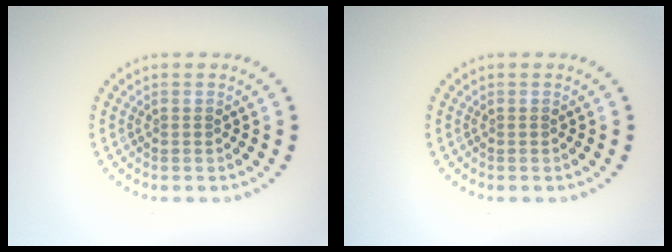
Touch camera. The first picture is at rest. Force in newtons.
{"total": 0.0}